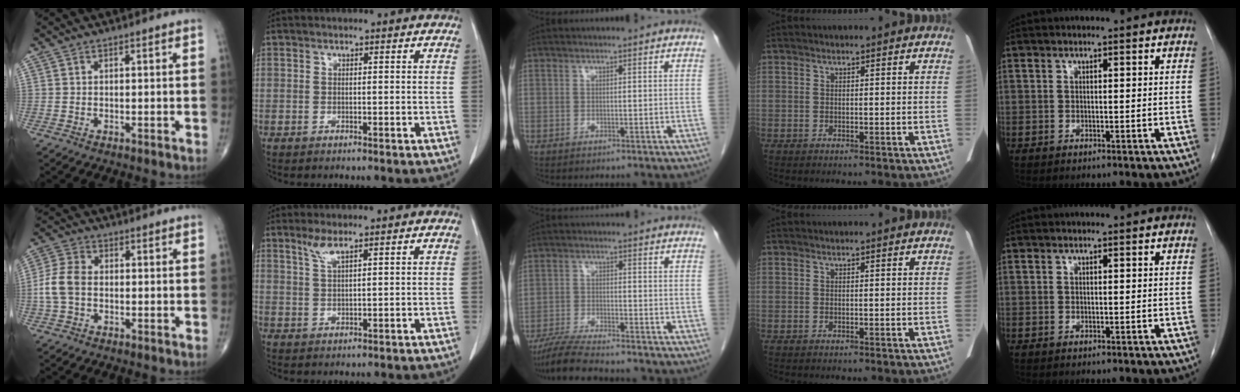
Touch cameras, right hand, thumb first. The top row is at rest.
{"thumb": {"total": 6.8, "force": [-0.8, 4.6, 4.9], "torque": [-0.110, 0.017, -0.022]}, "index": {"total": 3.1, "force": [2.1, 0.6, 2.2], "torque": [-0.050, 0.005, 0.046]}, "middle": {"total": 7.6, "force": [-6.7, -0.1, 3.4], "torque": [-0.063, -0.022, -0.120]}}